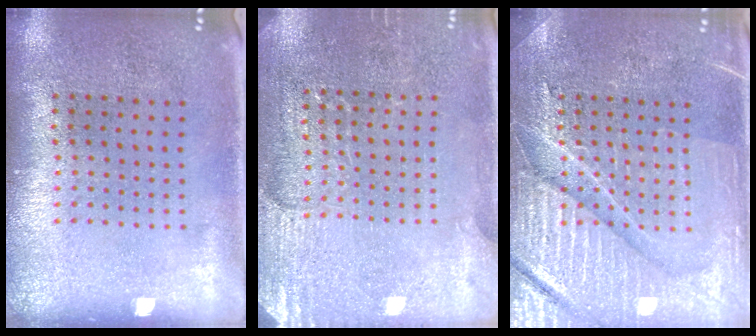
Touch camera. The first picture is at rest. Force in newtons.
{"total": 2.9, "press": 2.9, "slide": 0.4}
{"total": 6.4, "press": 6.3, "slide": 0.8}